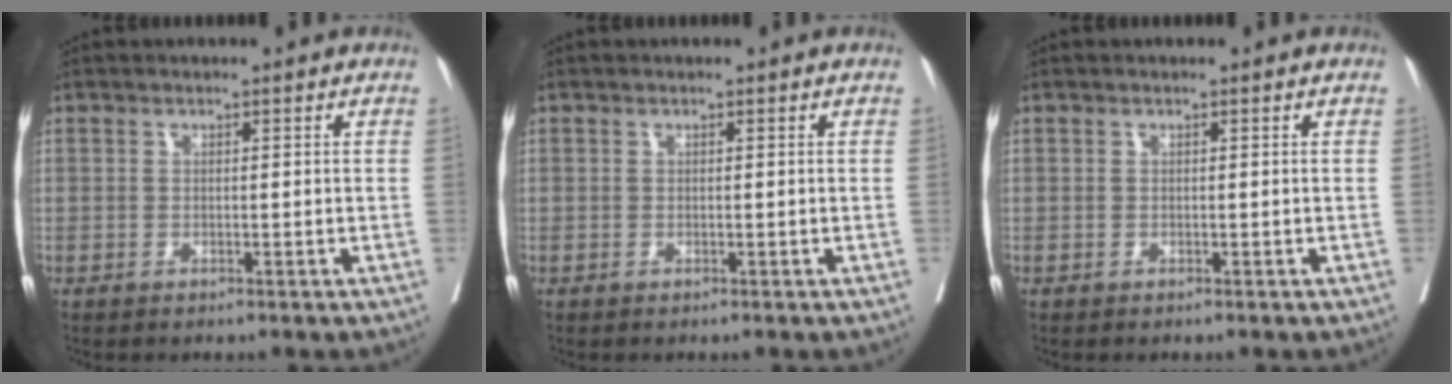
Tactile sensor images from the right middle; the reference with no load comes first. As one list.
[{"total": 0.0}, {"total": 0.0}]